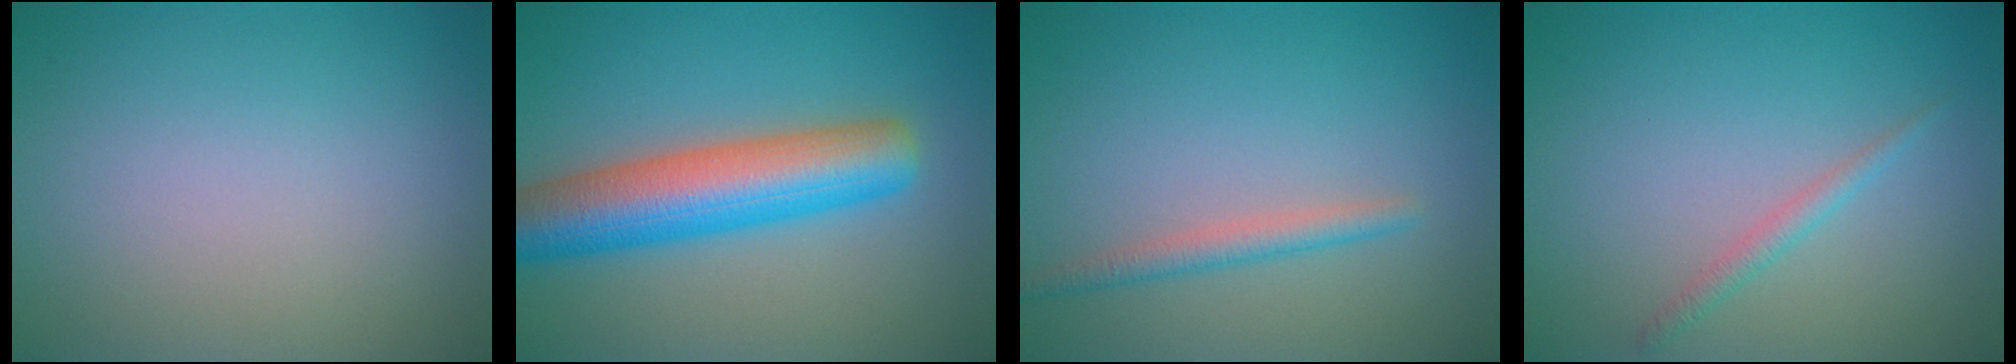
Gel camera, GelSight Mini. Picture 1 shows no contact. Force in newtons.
{"total": 8.4, "press": 8.4, "slide": 0.2}
{"total": 1.9, "press": 1.9, "slide": 0.0}
{"total": 1.2, "press": 1.2, "slide": 0.0}